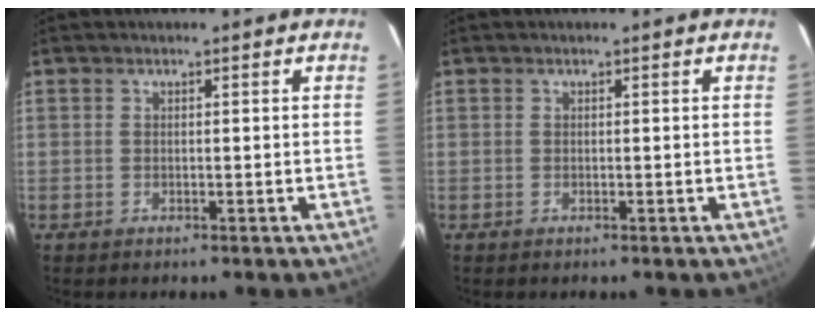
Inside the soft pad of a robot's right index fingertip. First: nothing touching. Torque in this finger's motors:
{"motor_torque": [0.00, 0.00, 0.00, 0.00]}